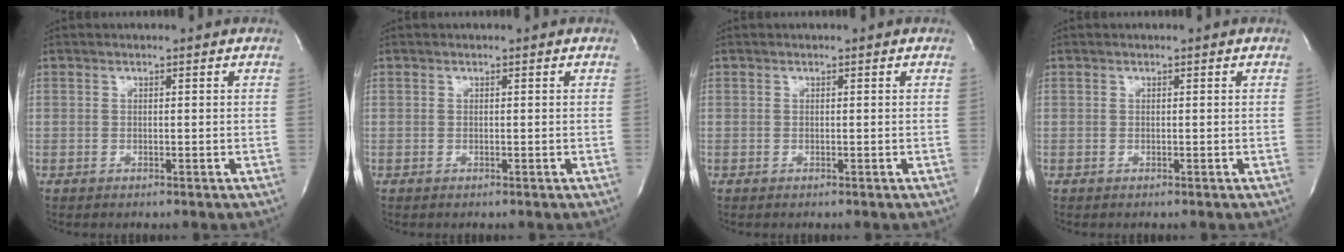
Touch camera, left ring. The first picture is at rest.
{"total": 0.0}
{"total": 0.0}
{"total": 0.0}